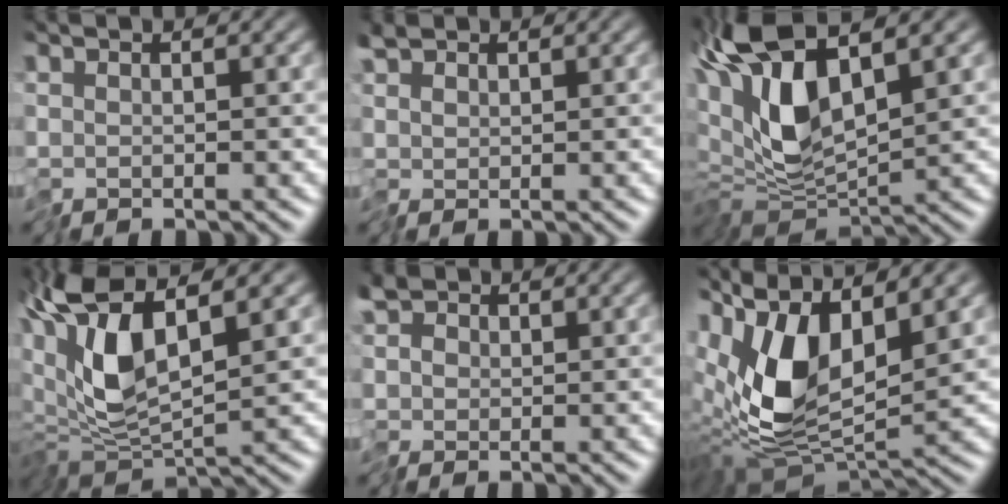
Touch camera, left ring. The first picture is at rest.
{"total": 1.7, "force": [0.7, 1.3, 0.9], "torque": [-0.026, 0.005, 0.011]}
{"total": 10.6, "force": [2.6, 5.1, 8.9], "torque": [-0.206, -0.006, 0.045]}
{"total": 8.3, "force": [1.3, 3.0, 7.7], "torque": [-0.170, 0.003, 0.019]}
{"total": 2.2, "force": [0.1, 1.9, 1.0], "torque": [-0.023, 0.005, -0.008]}
{"total": 9.7, "force": [1.4, 4.4, 8.5], "torque": [-0.180, -0.007, 0.020]}